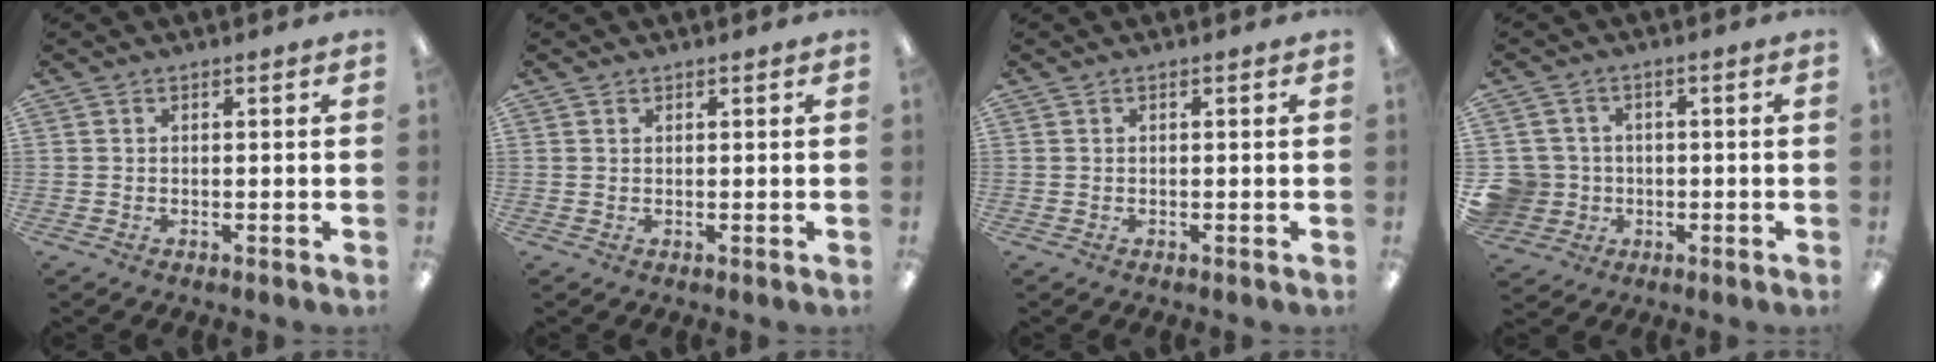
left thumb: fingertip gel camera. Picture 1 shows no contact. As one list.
[{"total": 0.5, "force": [0.4, 0.3, 0.1], "torque": [-0.001, 0.001, 0.008]}, {"total": 0.0}, {"total": 6.9, "force": [-0.4, 6.8, 1.3], "torque": [-0.051, 0.013, -0.002]}]